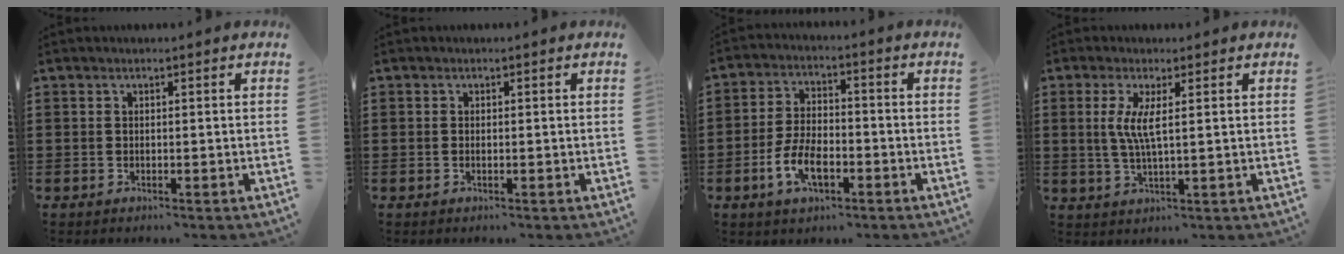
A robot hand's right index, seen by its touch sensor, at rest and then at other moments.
{"total": 0.0}
{"total": 6.8, "force": [-2.8, 3.3, 5.3], "torque": [-0.122, -0.001, -0.058]}
{"total": 4.6, "force": [0.8, 0.5, 4.5], "torque": [-0.097, -0.007, 0.009]}